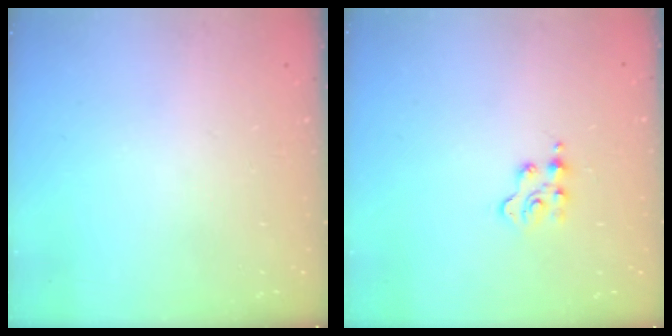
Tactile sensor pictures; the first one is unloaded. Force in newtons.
{"total": 2.5, "press": 2.4, "slide": 0.5}